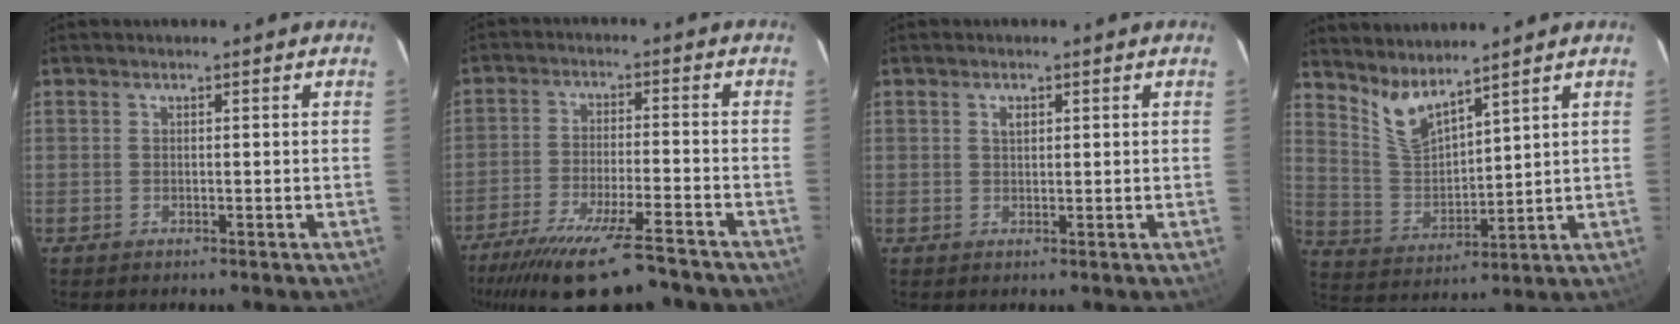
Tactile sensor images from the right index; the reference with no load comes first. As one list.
[{"total": 18.1, "force": [-14.9, 2.9, 9.8], "torque": [-0.198, -0.040, -0.233]}, {"total": 1.5, "force": [0.6, 0.9, 1.0], "torque": [-0.016, 0.004, 0.011]}, {"total": 7.4, "force": [6.3, 1.6, 3.7], "torque": [-0.077, -0.012, 0.134]}]